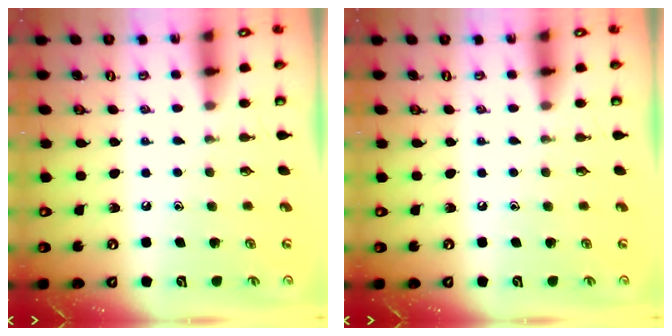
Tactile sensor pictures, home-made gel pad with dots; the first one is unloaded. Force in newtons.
{"total": 0.0}